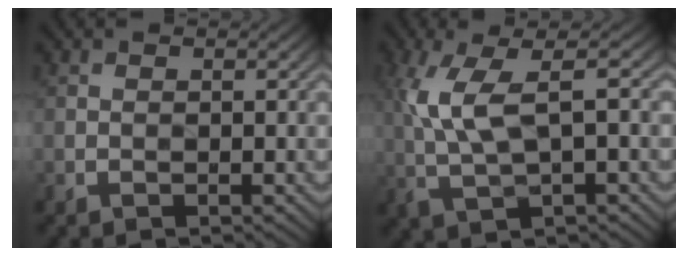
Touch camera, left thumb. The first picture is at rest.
{"total": 8.2, "force": [1.3, 2.9, 7.6], "torque": [-0.182, 0.006, 0.021]}